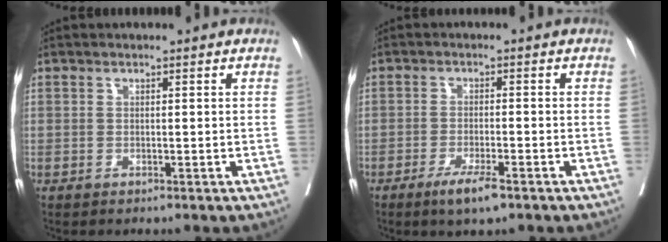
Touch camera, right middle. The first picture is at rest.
{"total": 4.5, "force": [-2.9, 0.5, 3.4], "torque": [-0.065, -0.008, -0.048]}